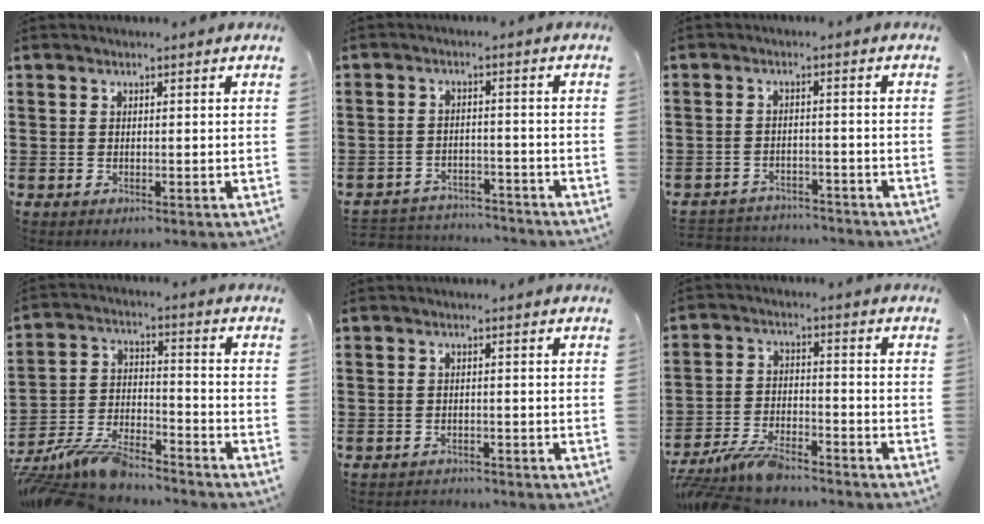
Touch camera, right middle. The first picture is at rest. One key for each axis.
{"total": 3.6, "fx": -3.6, "fy": 0.7, "fz": -0.3, "tx": -0.003, "ty": 0.001, "tz": -0.077}
{"total": 3.1, "fx": -3.0, "fy": 0.6, "fz": -0.4, "tx": -0.002, "ty": 0.000, "tz": -0.068}
{"total": 9.4, "fx": -8.7, "fy": 1.8, "fz": 3.1, "tx": -0.073, "ty": 0.014, "tz": -0.173}
{"total": 1.4, "fx": -1.4, "fy": 0.3, "fz": -0.3, "tx": 0.000, "ty": 0.002, "tz": -0.033}
{"total": 6.8, "fx": -6.2, "fy": 1.5, "fz": 2.5, "tx": -0.062, "ty": 0.001, "tz": -0.122}